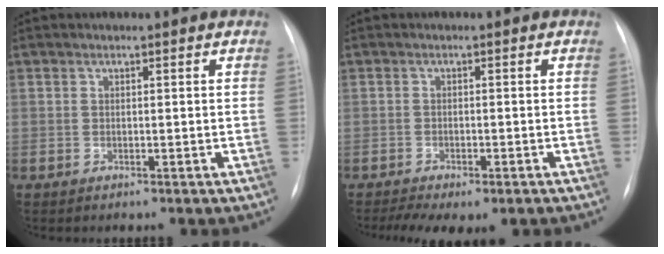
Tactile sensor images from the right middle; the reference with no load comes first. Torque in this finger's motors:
{"motor_torque": [0.82, -0.78, 0.12, 0.05]}